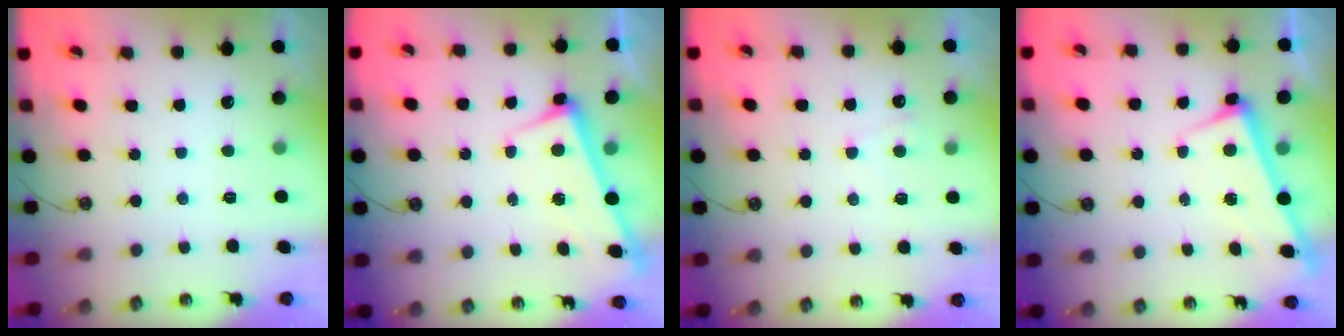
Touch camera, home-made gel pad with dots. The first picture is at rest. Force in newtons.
{"total": 2.8, "press": 2.7, "slide": 0.4}
{"total": 5.0, "press": 5.0, "slide": 0.5}
{"total": 2.8, "press": 2.7, "slide": 0.4}